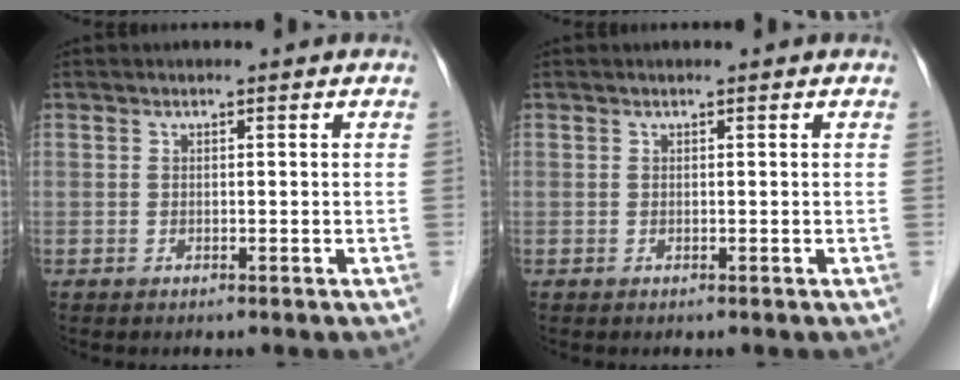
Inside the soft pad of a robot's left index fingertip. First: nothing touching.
{"total": 0.0}